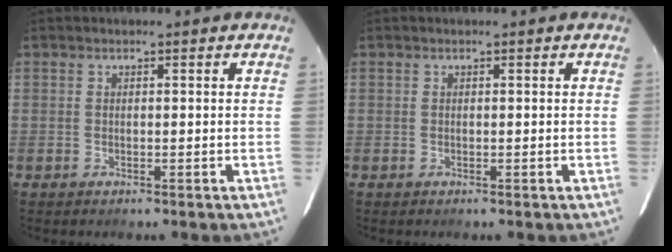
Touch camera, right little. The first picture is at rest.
{"total": 0.0}